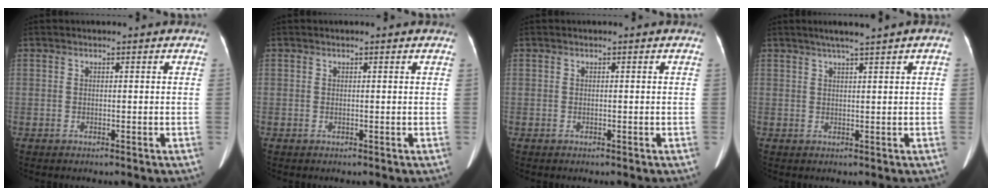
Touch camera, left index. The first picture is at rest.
{"total": 0.8, "force": [0.7, 0.3, 0.2], "torque": [-0.003, 0.022, 0.008]}
{"total": 0.0}
{"total": 3.6, "force": [2.1, -0.3, 2.8], "torque": [-0.048, 0.010, 0.037]}